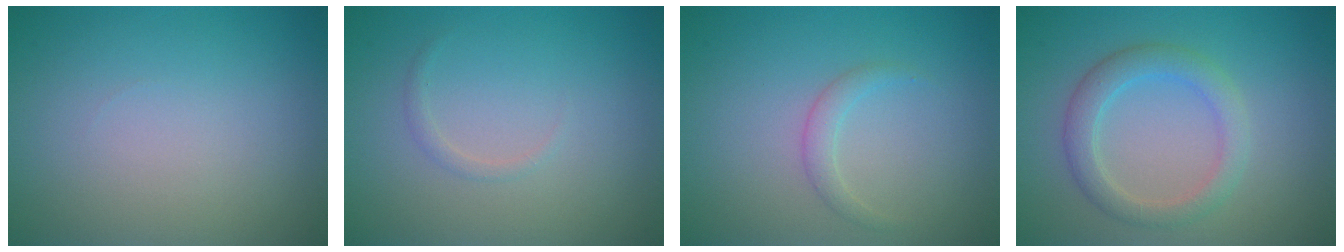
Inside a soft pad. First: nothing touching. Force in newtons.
{"total": 0.7, "press": 0.7, "slide": 0.1}
{"total": 1.2, "press": 1.2, "slide": 0.1}
{"total": 3.1, "press": 3.1, "slide": 0.3}